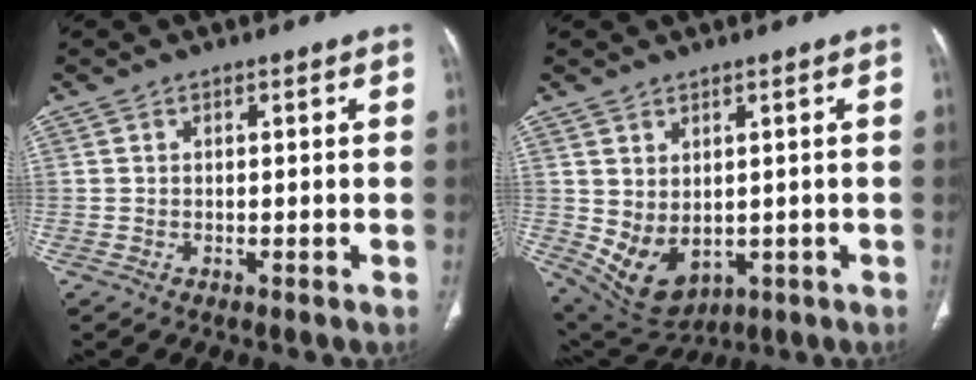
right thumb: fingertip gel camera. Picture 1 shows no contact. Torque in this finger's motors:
{"motor_torque": [-0.39, 0.48, -0.26, 0.10, 0.29]}